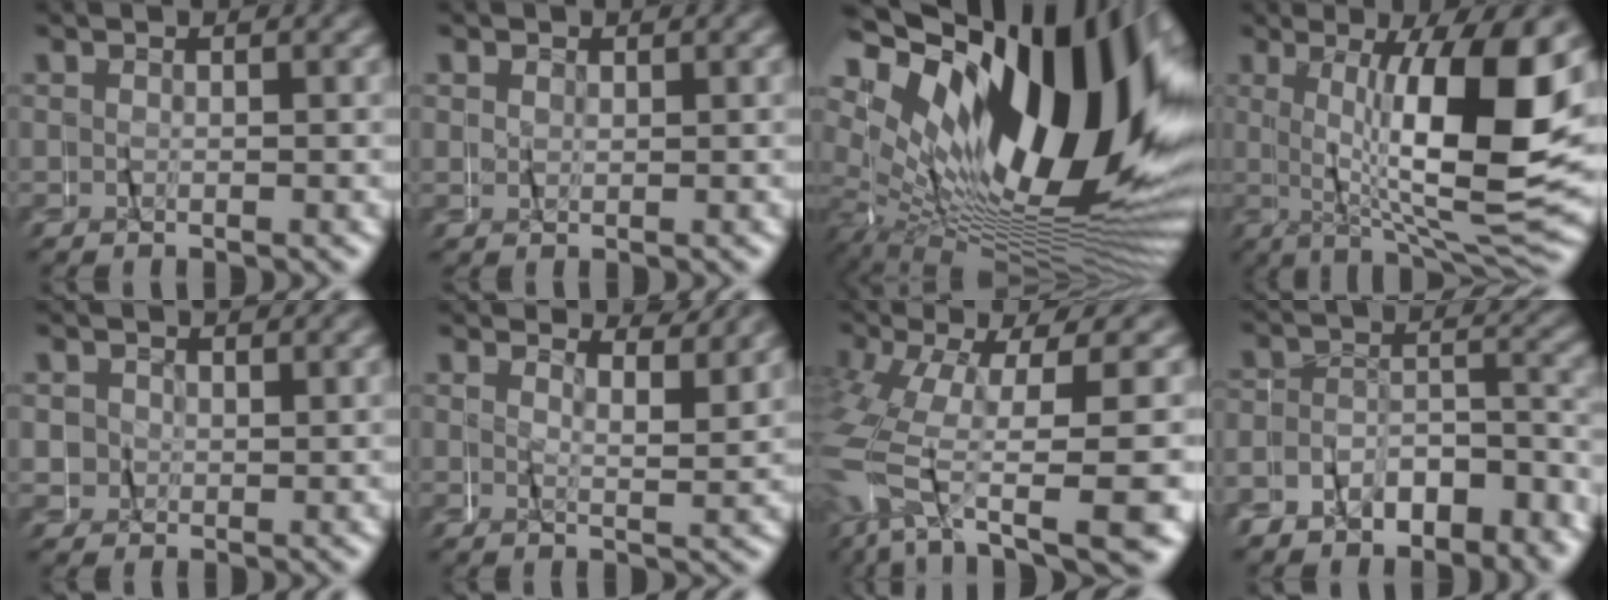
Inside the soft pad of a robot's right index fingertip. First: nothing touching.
{"total": 0.6, "force": [0.3, 0.1, -0.6], "torque": [0.014, 0.003, 0.005]}
{"total": 24.5, "force": [3.0, 14.1, 19.8], "torque": [-0.273, 0.030, 0.031]}
{"total": 12.5, "force": [0.6, 3.2, 12.1], "torque": [-0.176, -0.003, 0.017]}
{"total": 3.3, "force": [0.9, 3.1, 0.7], "torque": [-0.028, -0.001, 0.015]}
{"total": 2.5, "force": [2.4, -0.6, 0.3], "torque": [-0.013, -0.001, 0.036]}
{"total": 11.5, "force": [-6.1, 5.6, 8.1], "torque": [-0.173, -0.037, -0.082]}
{"total": 5.6, "force": [-5.2, 1.9, 0.8], "torque": [-0.008, 0.004, -0.090]}